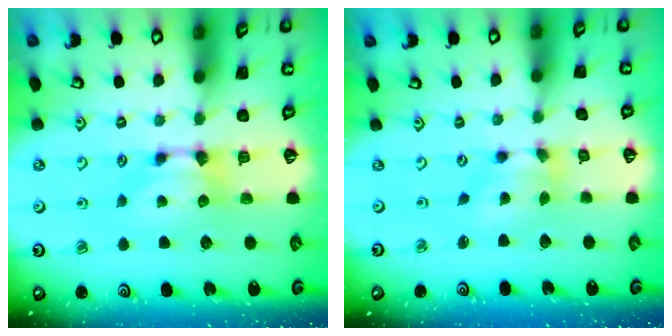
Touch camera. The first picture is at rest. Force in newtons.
{"total": 3.7, "press": 3.3, "slide": 1.6}